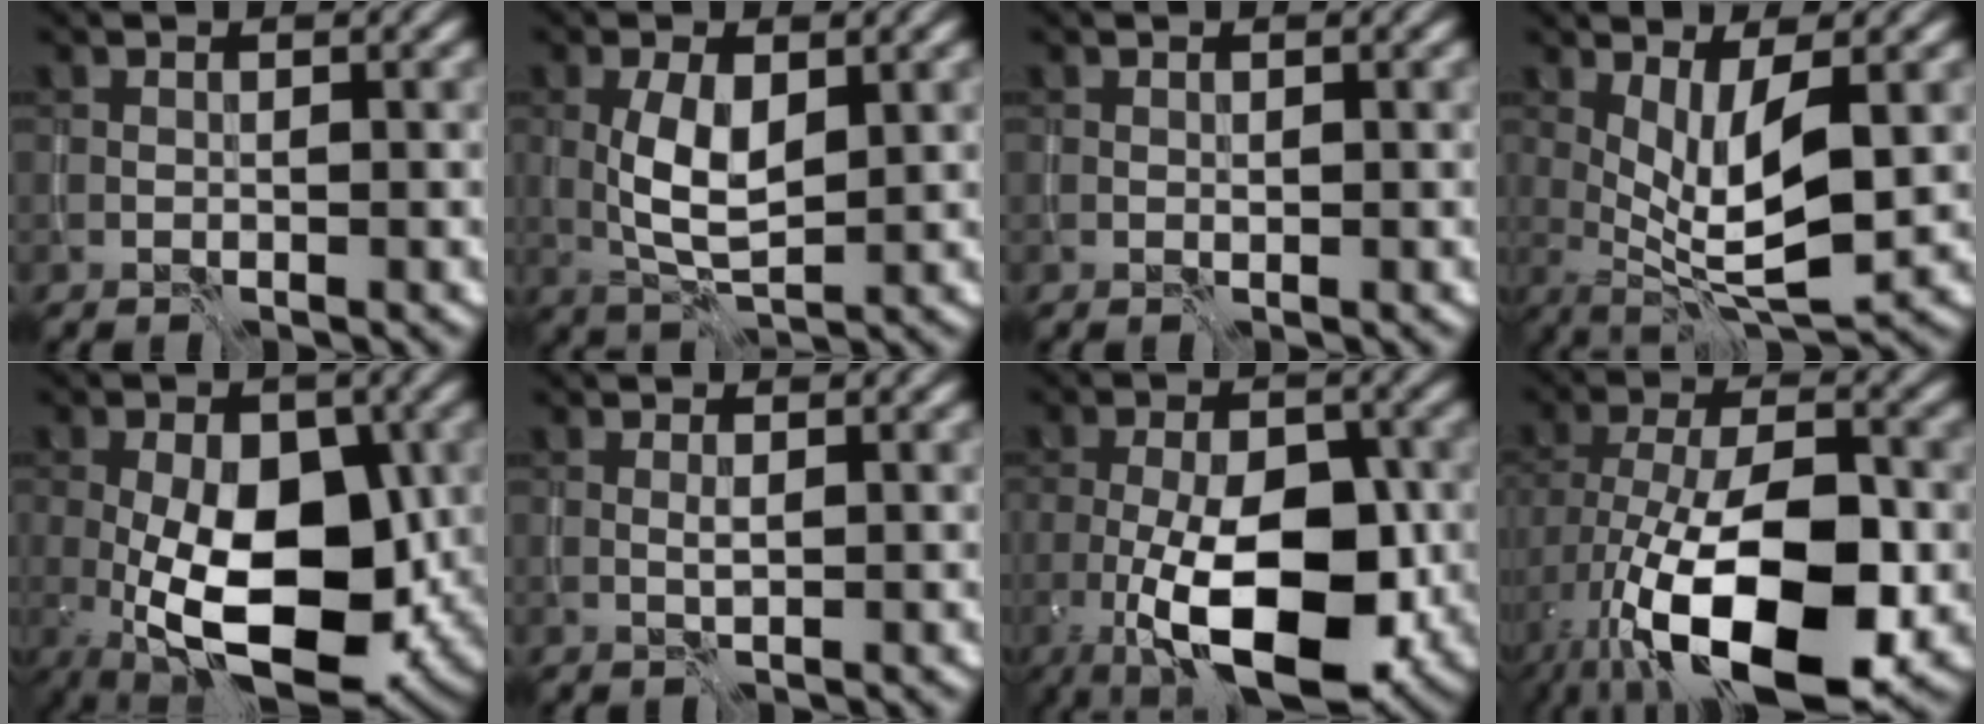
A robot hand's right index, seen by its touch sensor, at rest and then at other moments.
{"total": 4.4, "force": [0.4, 1.9, 3.9], "torque": [-0.083, 0.000, 0.010]}
{"total": 0.0}
{"total": 6.4, "force": [0.4, 1.8, 6.1], "torque": [-0.104, -0.011, 0.013]}
{"total": 11.6, "force": [-2.5, 6.0, 9.6], "torque": [-0.159, -0.009, -0.041]}
{"total": 0.6, "force": [0.1, 0.0, 0.6], "torque": [-0.013, 0.001, 0.001]}
{"total": 10.9, "force": [-3.1, 4.7, 9.4], "torque": [-0.150, -0.002, -0.054]}
{"total": 15.8, "force": [-6.1, 6.8, 12.8], "torque": [-0.217, -0.008, -0.103]}